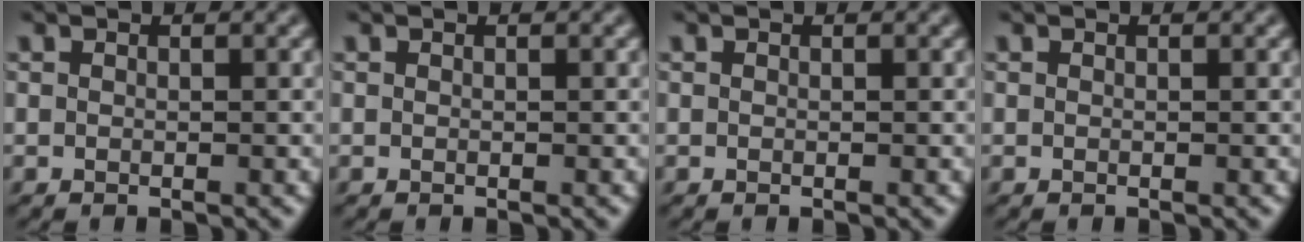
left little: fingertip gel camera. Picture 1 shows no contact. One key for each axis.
{"total": 0.0}
{"total": 0.0}
{"total": 0.0}